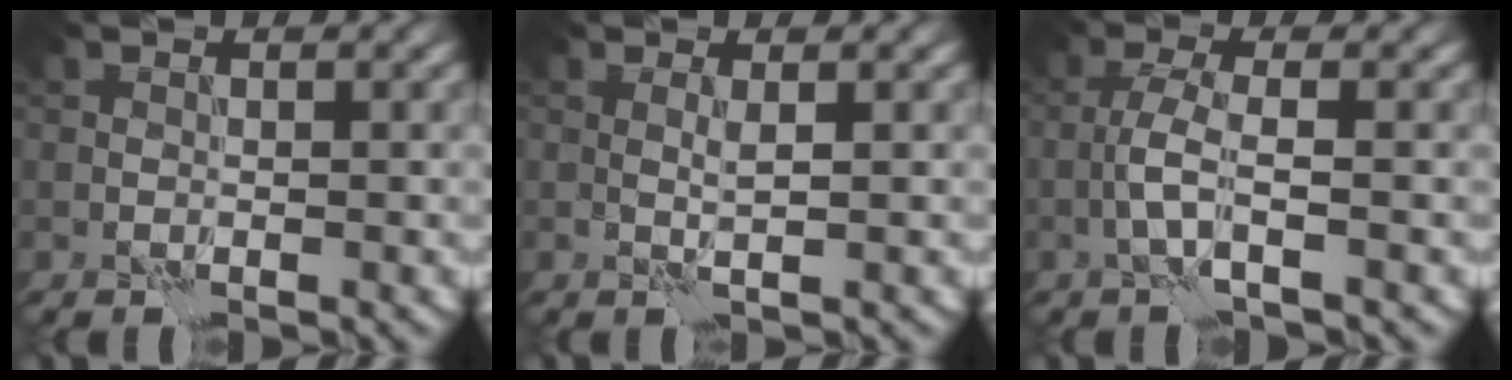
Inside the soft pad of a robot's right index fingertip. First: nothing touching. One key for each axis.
{"total": 1.0, "fx": 0.3, "fy": 0.0, "fz": 0.9, "tx": -0.020, "ty": 0.001, "tz": 0.002}
{"total": 2.7, "fx": -0.9, "fy": 0.4, "fz": 2.5, "tx": -0.057, "ty": 0.007, "tz": -0.024}